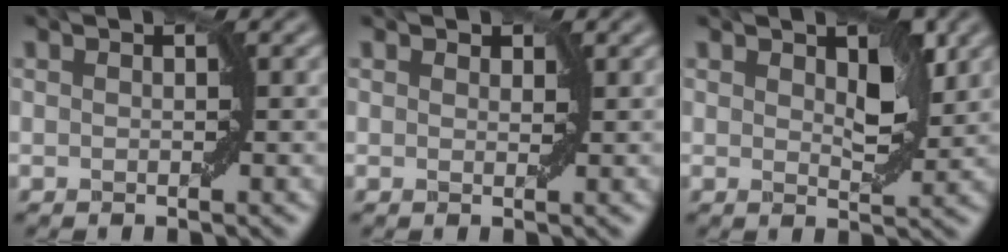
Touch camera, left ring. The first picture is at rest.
{"total": 0.8, "force": [0.6, 0.4, 0.1], "torque": [0.001, -0.001, 0.011]}
{"total": 3.4, "force": [1.3, 1.6, 2.7], "torque": [-0.041, -0.005, 0.023]}